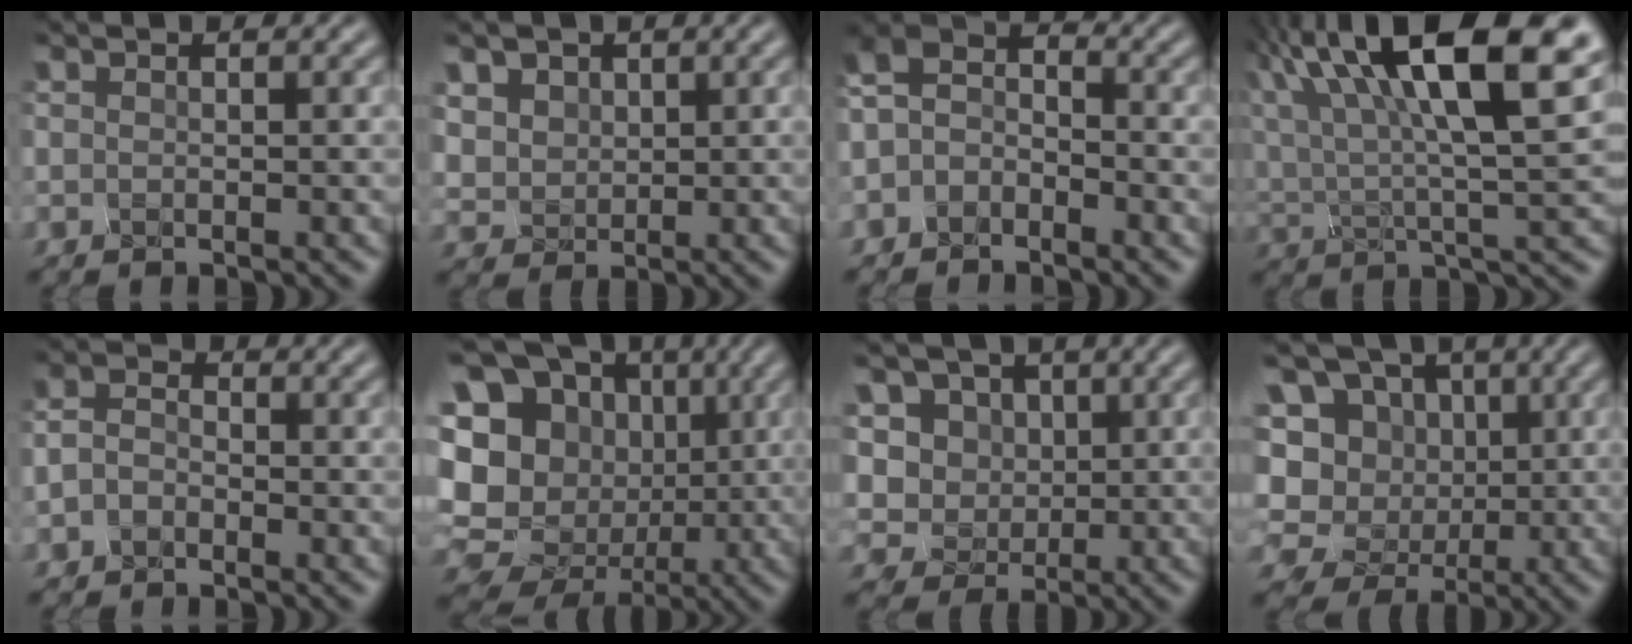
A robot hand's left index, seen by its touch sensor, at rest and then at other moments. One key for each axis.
{"total": 2.9, "fx": 2.3, "fy": 1.8, "fz": 0.0, "tx": -0.037, "ty": 0.004, "tz": 0.060}
{"total": 3.1, "fx": -2.1, "fy": 1.9, "fz": 1.4, "tx": -0.041, "ty": 0.010, "tz": -0.041}
{"total": 14.6, "fx": 6.8, "fy": 4.5, "fz": 12.2, "tx": -0.225, "ty": 0.020, "tz": 0.123}
{"total": 1.0, "fx": -0.9, "fy": 0.5, "fz": -0.3, "tx": -0.009, "ty": 0.005, "tz": -0.015}
{"total": 19.1, "fx": 0.2, "fy": 17.9, "fz": 6.8, "tx": -0.190, "ty": 0.022, "tz": 0.000}
{"total": 6.3, "fx": 3.6, "fy": 4.9, "fz": 1.7, "tx": -0.056, "ty": -0.002, "tz": 0.062}
{"total": 11.8, "fx": 2.5, "fy": 10.8, "fz": 4.0, "tx": -0.129, "ty": 0.034, "tz": 0.038}